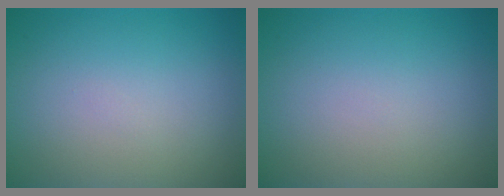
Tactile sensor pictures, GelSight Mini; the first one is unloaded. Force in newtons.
{"total": 0.0}